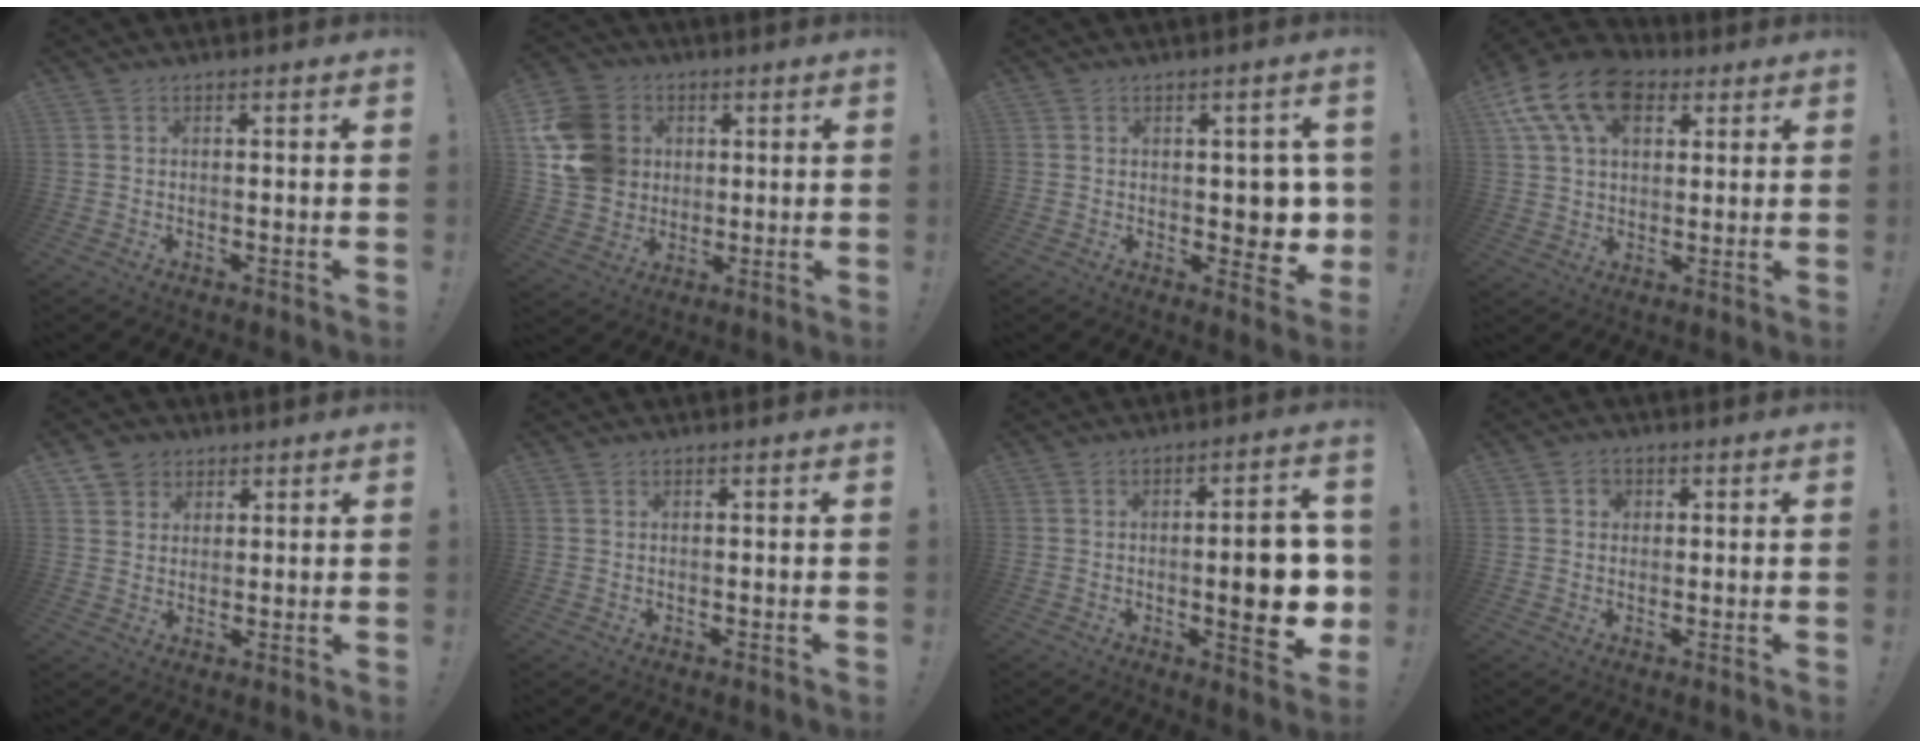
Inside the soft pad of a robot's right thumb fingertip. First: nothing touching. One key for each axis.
{"total": 16.1, "fx": 3.4, "fy": 14.0, "fz": 7.2, "tx": -0.130, "ty": -0.003, "tz": 0.074}
{"total": 6.0, "fx": 0.5, "fy": 4.3, "fz": 4.1, "tx": -0.036, "ty": -0.006, "tz": 0.013}
{"total": 16.3, "fx": 7.4, "fy": 10.9, "fz": 9.6, "tx": -0.166, "ty": -0.026, "tz": 0.137}
{"total": 5.3, "fx": 2.9, "fy": 4.4, "fz": 0.5, "tx": -0.005, "ty": -0.016, "tz": 0.057}
{"total": 0.0}
{"total": 14.5, "fx": -1.4, "fy": 3.8, "fz": 13.9, "tx": -0.167, "ty": -0.008, "tz": -0.021}
{"total": 2.5, "fx": 0.5, "fy": 2.3, "fz": 0.9, "tx": -0.013, "ty": 0.003, "tz": 0.007}